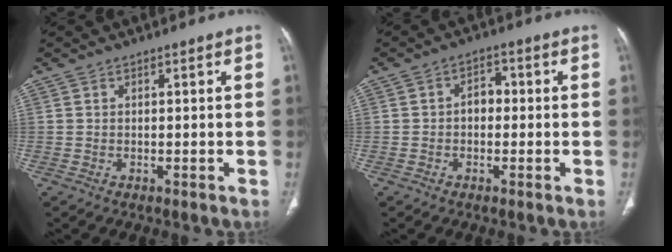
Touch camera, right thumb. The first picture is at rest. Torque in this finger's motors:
{"motor_torque": [0.76, 0.72, 0.65, -0.12, -0.02]}